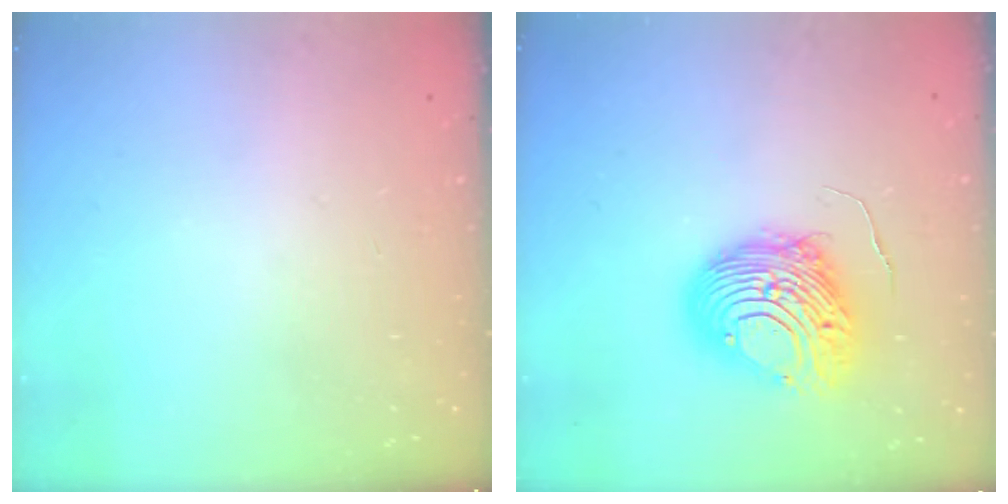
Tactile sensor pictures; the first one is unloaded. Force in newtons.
{"total": 10.9, "press": 10.8, "slide": 1.3}